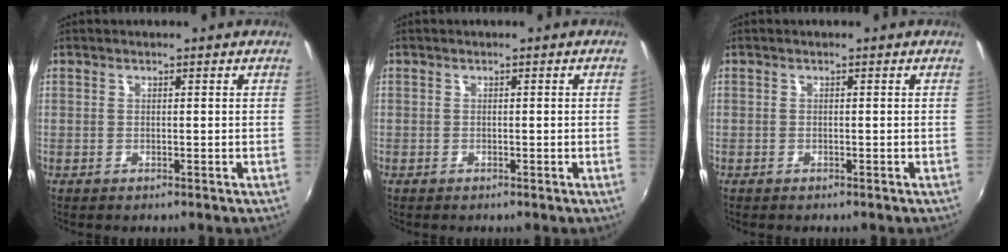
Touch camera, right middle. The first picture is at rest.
{"total": 0.6, "force": [0.0, -0.4, 0.5], "torque": [-0.006, -0.001, -0.001]}
{"total": 0.5, "force": [-0.4, 0.4, 0.0], "torque": [-0.002, 0.002, -0.006]}